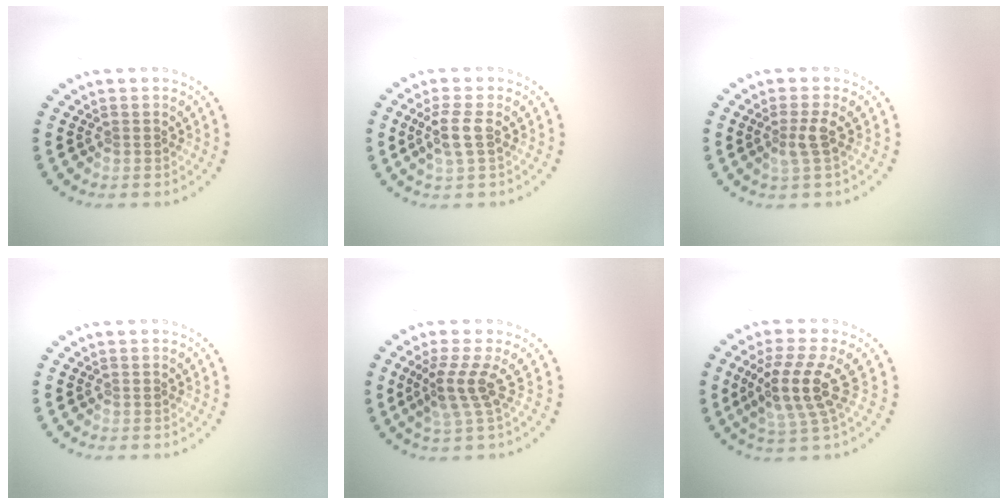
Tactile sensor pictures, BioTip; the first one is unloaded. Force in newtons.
{"total": 2.3, "press": 2.0, "slide": 1.2}
{"total": 1.8, "press": 1.4, "slide": 1.2}
{"total": 0.0}
{"total": 3.0, "press": 2.0, "slide": 2.2}
{"total": 4.2, "press": 3.5, "slide": 2.3}